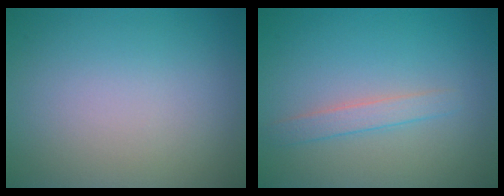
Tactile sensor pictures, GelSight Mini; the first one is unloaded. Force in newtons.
{"total": 1.7, "press": 1.7, "slide": 0.0}